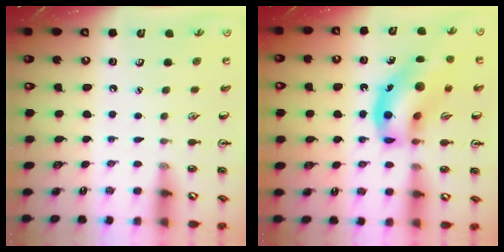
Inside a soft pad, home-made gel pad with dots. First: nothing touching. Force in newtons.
{"total": 17.3, "press": 17.0, "slide": 3.2}